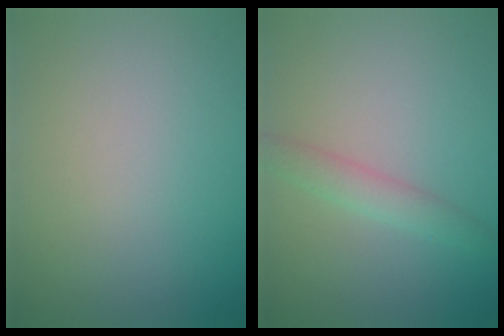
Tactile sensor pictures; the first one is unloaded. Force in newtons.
{"total": 2.2, "press": 2.2, "slide": 0.2}